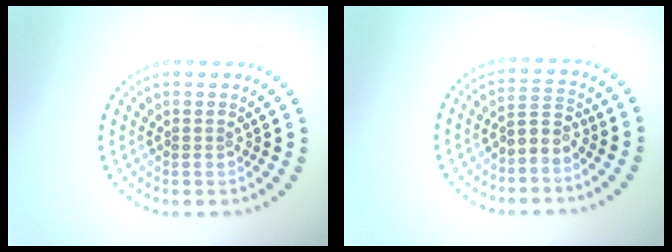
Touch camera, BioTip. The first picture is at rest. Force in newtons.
{"total": 2.0, "press": 1.6, "slide": 1.3}